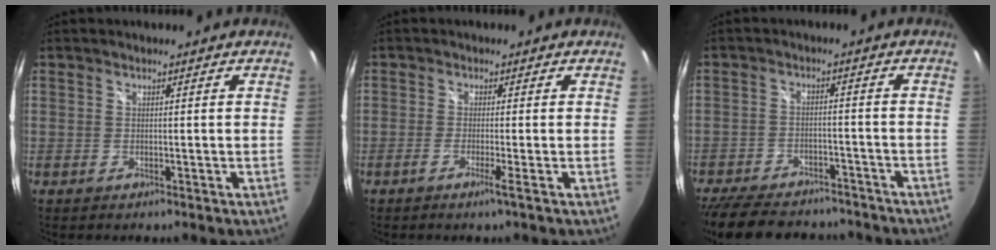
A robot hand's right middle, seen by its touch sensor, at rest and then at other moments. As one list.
[{"total": 2.2, "force": [-1.2, -0.9, 1.6], "torque": [-0.036, -0.005, -0.030]}, {"total": 19.0, "force": [-15.7, 7.2, 8.1], "torque": [-0.184, -0.007, -0.225]}]